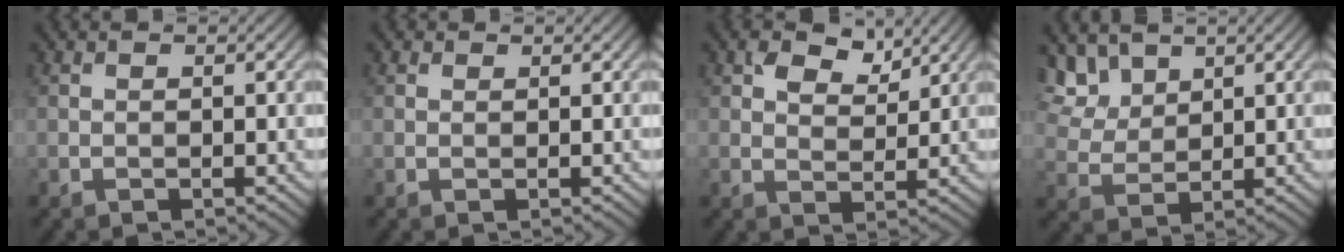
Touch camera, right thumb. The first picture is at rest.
{"total": 0.6, "force": [0.5, 0.3, 0.1], "torque": [0.001, 0.002, 0.010]}
{"total": 4.6, "force": [2.9, 2.6, 2.5], "torque": [-0.047, -0.003, 0.052]}
{"total": 5.5, "force": [3.8, 3.1, 2.5], "torque": [-0.074, -0.007, 0.084]}